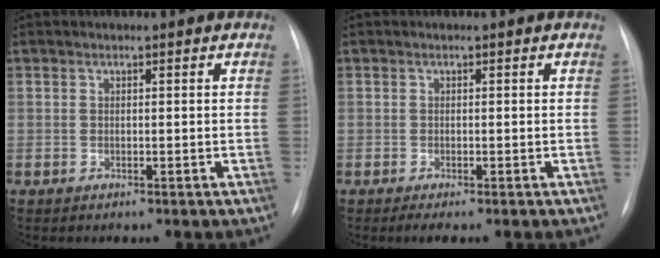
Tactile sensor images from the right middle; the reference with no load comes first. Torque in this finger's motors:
{"motor_torque": [0.15, -0.11, -0.01, 0.00]}